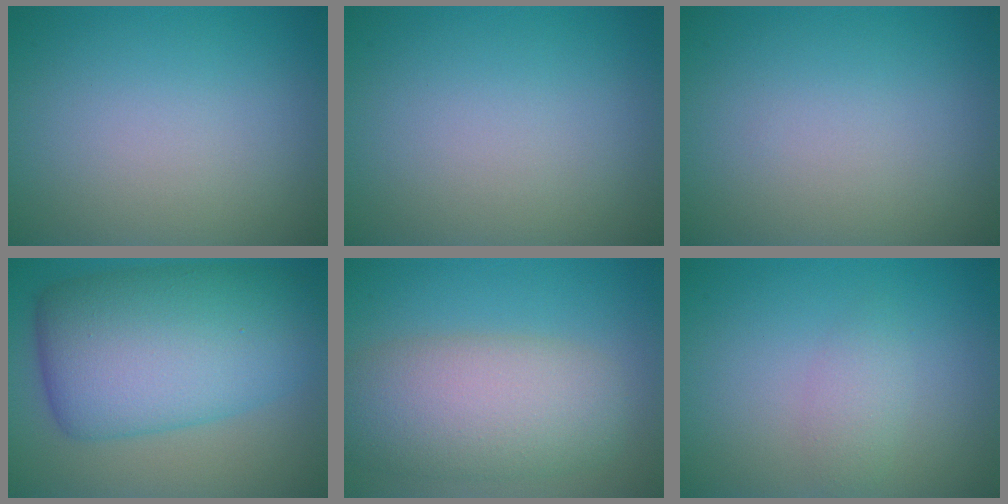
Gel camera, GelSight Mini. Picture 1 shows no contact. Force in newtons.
{"total": 0.0}
{"total": 0.0}
{"total": 12.0, "press": 12.0, "slide": 0.1}
{"total": 7.5, "press": 7.4, "slide": 0.7}
{"total": 1.6, "press": 1.6, "slide": 0.1}